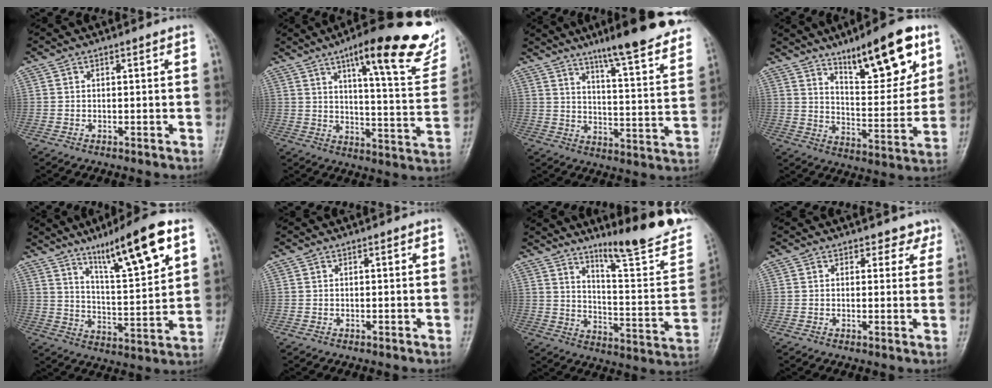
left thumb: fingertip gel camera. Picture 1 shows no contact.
{"total": 23.4, "force": [13.6, 5.5, 18.3], "torque": [-0.218, -0.045, 0.185]}
{"total": 21.6, "force": [16.0, 3.0, 14.2], "torque": [-0.167, -0.065, 0.213]}
{"total": 17.0, "force": [10.0, 5.3, 12.7], "torque": [-0.156, -0.054, 0.163]}
{"total": 16.0, "force": [9.1, 2.7, 12.9], "torque": [-0.197, -0.041, 0.154]}
{"total": 0.0}
{"total": 18.4, "force": [14.6, 1.7, 11.0], "torque": [-0.137, -0.107, 0.215]}
{"total": 2.8, "force": [2.2, 1.8, -0.1], "torque": [0.027, -0.014, 0.011]}